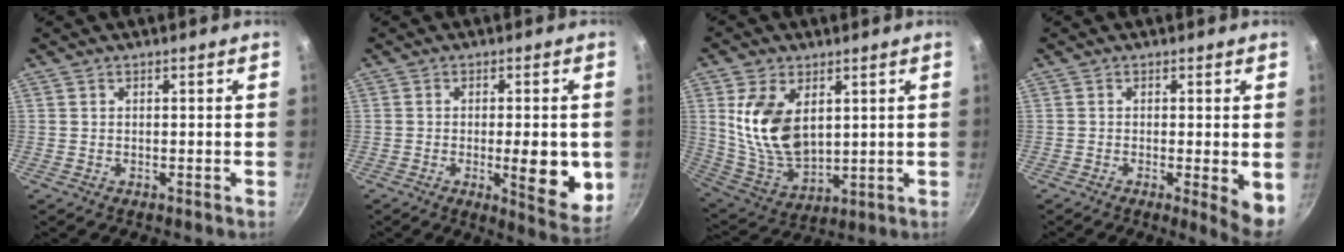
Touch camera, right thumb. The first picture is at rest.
{"total": 11.3, "force": [-1.7, 3.4, 10.7], "torque": [-0.127, -0.017, -0.020]}
{"total": 14.5, "force": [3.7, 8.9, 10.9], "torque": [-0.191, -0.034, 0.086]}
{"total": 5.8, "force": [-0.9, 1.0, 5.6], "torque": [-0.071, -0.012, -0.011]}